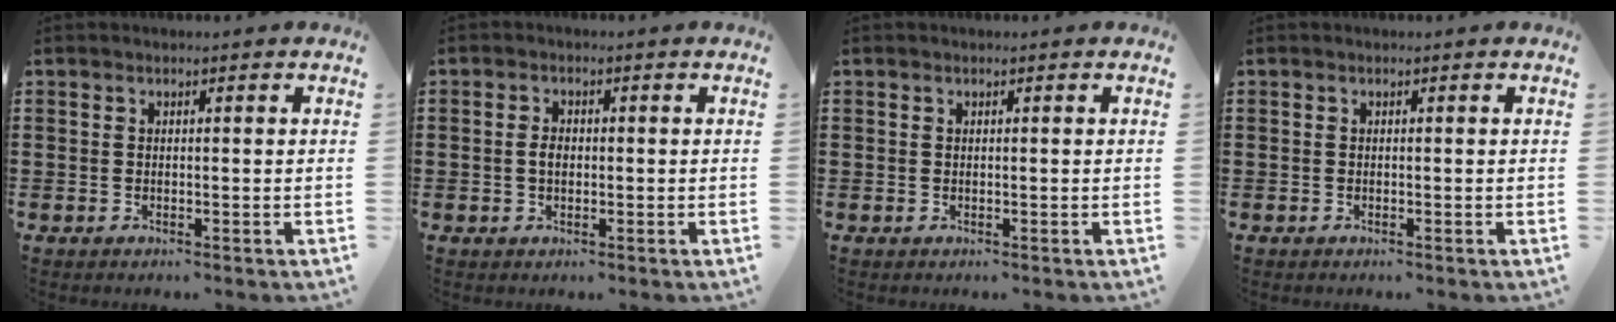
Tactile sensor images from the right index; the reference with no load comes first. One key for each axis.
{"total": 2.1, "fx": -0.1, "fy": 1.3, "fz": 1.7, "tx": -0.034, "ty": 0.007, "tz": -0.004}
{"total": 0.0}
{"total": 0.0}